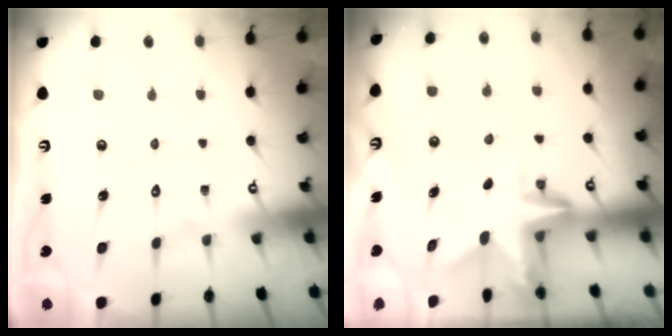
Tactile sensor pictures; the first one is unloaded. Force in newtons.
{"total": 2.9, "press": 2.9, "slide": 0.3}